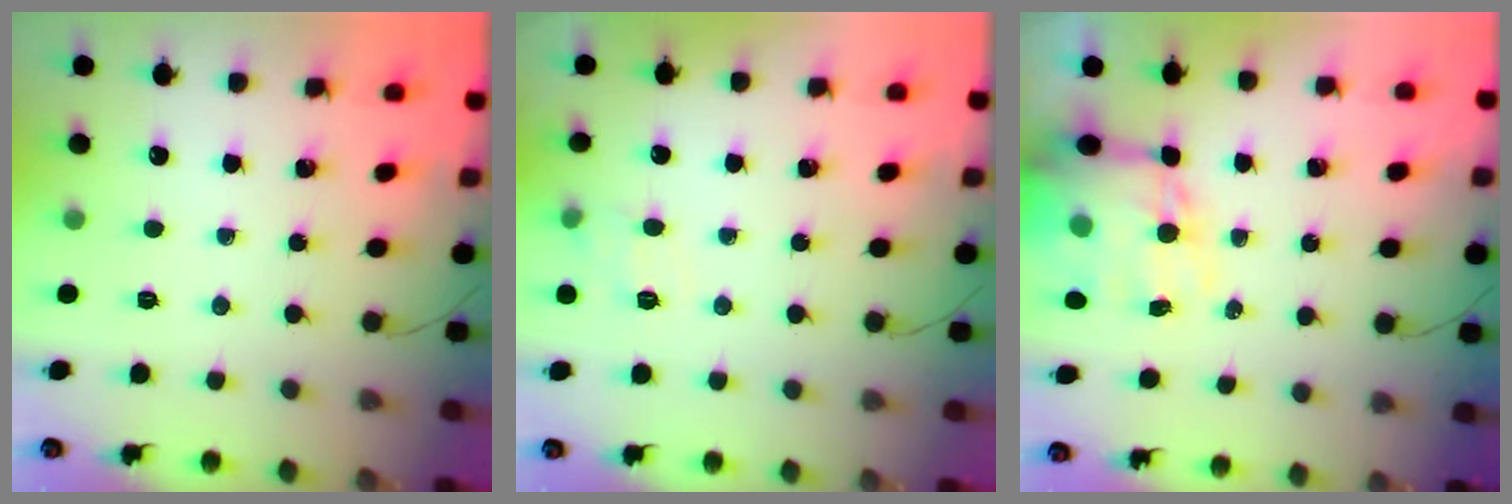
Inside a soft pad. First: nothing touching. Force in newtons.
{"total": 5.5, "press": 5.2, "slide": 1.8}
{"total": 15.3, "press": 14.9, "slide": 3.6}